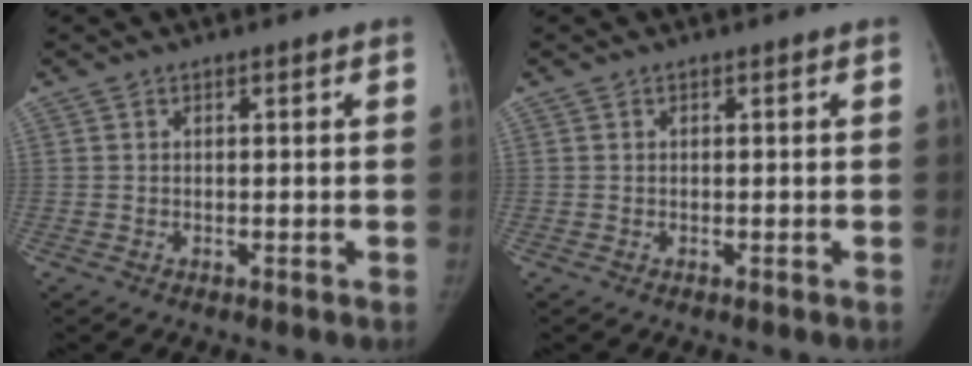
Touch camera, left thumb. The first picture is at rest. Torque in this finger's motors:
{"motor_torque": [-0.01, 0.01, 0.02, -0.01, 0.00]}